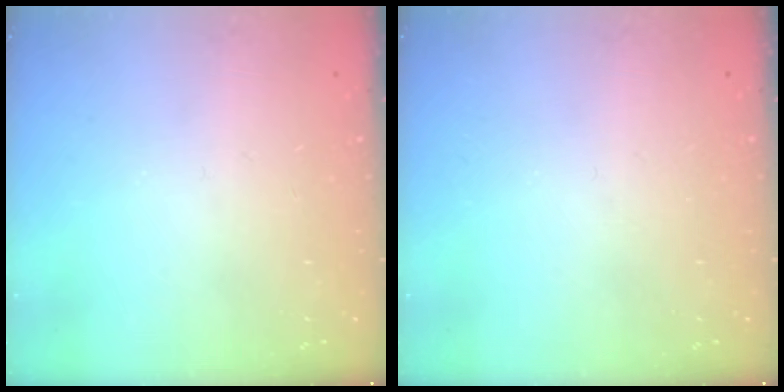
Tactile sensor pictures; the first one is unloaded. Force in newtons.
{"total": 0.0}